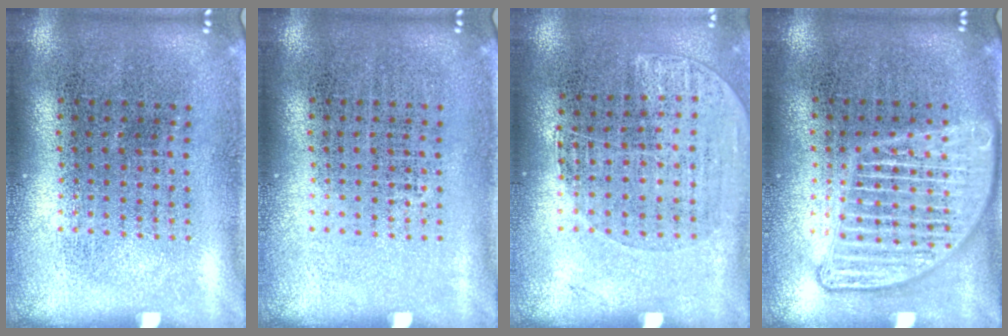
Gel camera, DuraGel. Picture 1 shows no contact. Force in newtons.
{"total": 0.0}
{"total": 1.1, "press": 0.9, "slide": 0.5}
{"total": 3.0, "press": 3.0, "slide": 0.3}